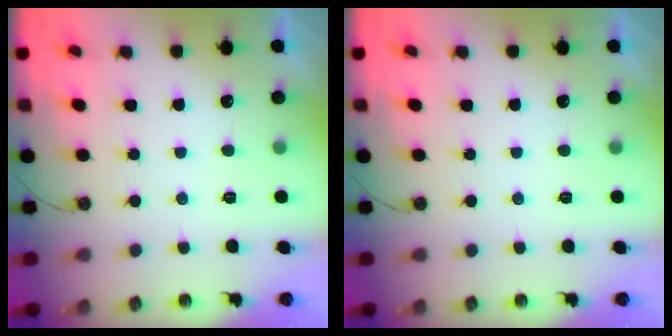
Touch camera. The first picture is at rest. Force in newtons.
{"total": 0.0}